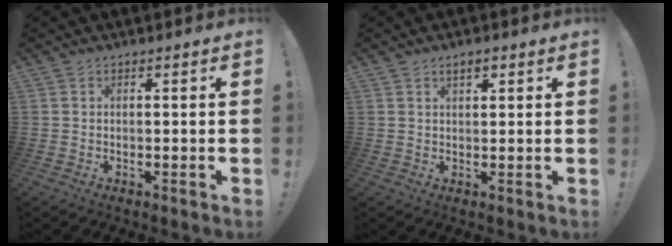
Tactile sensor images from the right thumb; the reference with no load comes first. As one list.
[{"total": 2.5, "force": [1.4, 1.1, 1.8], "torque": [-0.029, 0.000, 0.023]}]